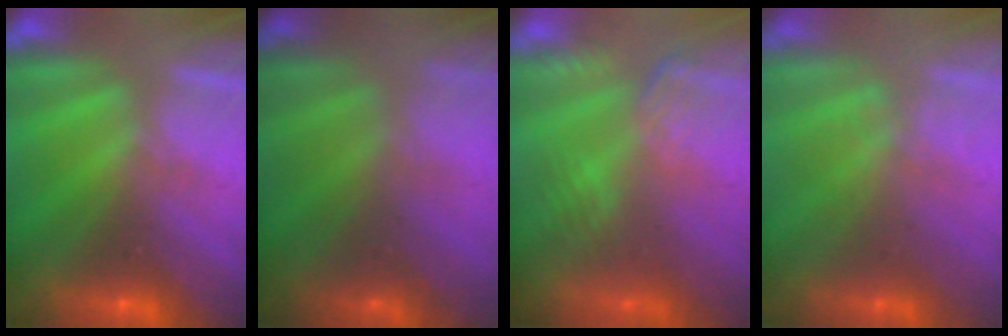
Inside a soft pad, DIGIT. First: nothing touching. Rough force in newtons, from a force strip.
{"total": 7.9}
{"total": 2.6}
{"total": 1.7}